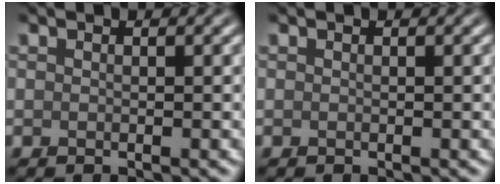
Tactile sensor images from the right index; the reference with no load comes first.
{"total": 0.0}